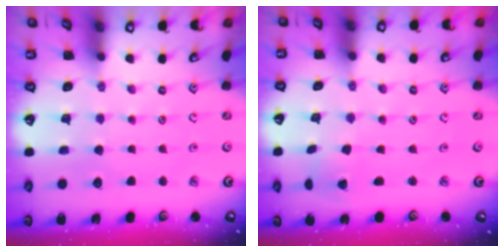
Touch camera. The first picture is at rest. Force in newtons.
{"total": 1.4, "press": 1.4, "slide": 0.1}